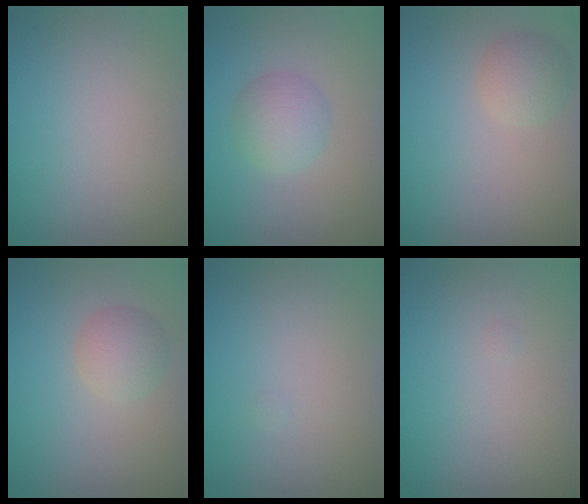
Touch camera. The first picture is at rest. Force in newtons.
{"total": 3.0, "press": 3.0, "slide": 0.1}
{"total": 2.3, "press": 2.3, "slide": 0.2}
{"total": 2.4, "press": 2.4, "slide": 0.1}
{"total": 0.0}
{"total": 0.0}